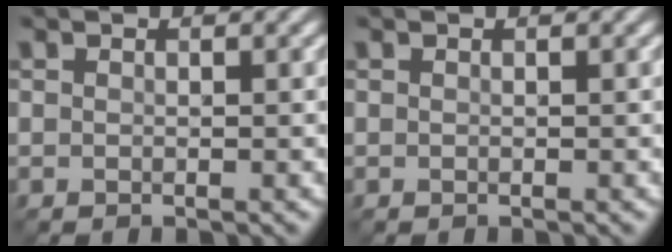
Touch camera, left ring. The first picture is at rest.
{"total": 0.0}